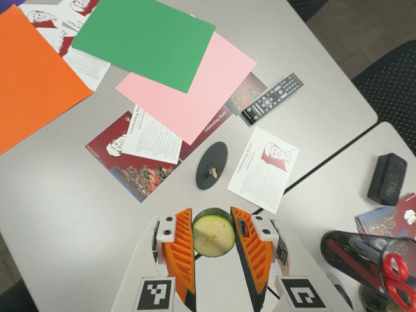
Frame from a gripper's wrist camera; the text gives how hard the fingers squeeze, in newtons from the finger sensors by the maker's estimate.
{"total": 10.1, "left": 10.5, "right": 9.7}